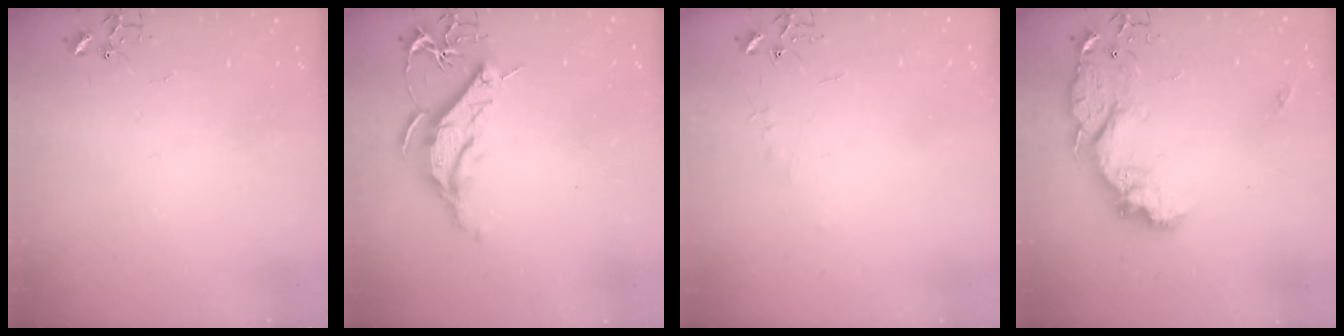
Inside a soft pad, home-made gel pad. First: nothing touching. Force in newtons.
{"total": 11.9, "press": 11.9, "slide": 0.2}
{"total": 3.3, "press": 3.2, "slide": 0.5}
{"total": 16.3, "press": 16.3, "slide": 1.2}